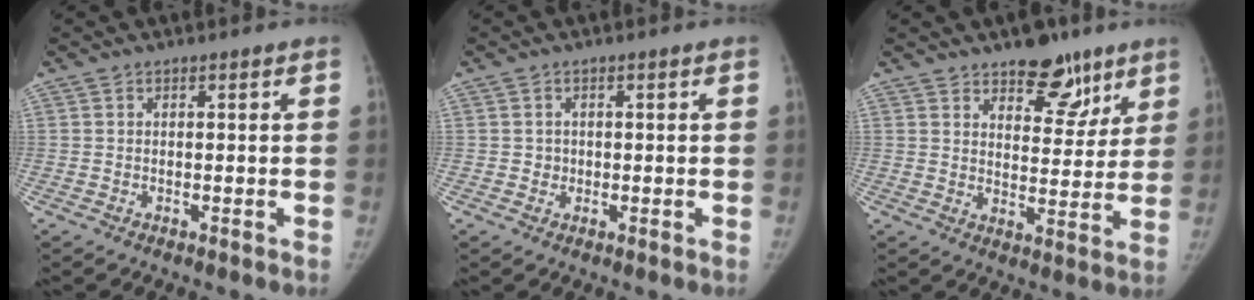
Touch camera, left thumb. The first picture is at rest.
{"total": 1.5, "force": [0.0, 1.5, 0.2], "torque": [0.004, 0.004, 0.000]}
{"total": 11.4, "force": [7.7, 5.9, 6.0], "torque": [-0.035, -0.045, 0.112]}